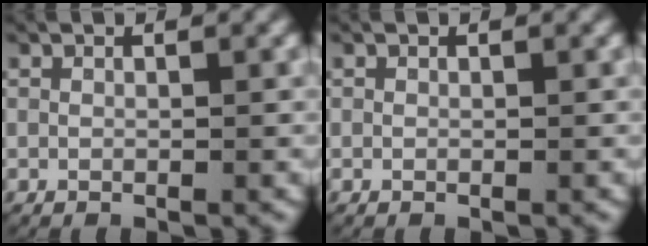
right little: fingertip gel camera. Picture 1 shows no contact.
{"total": 0.0}